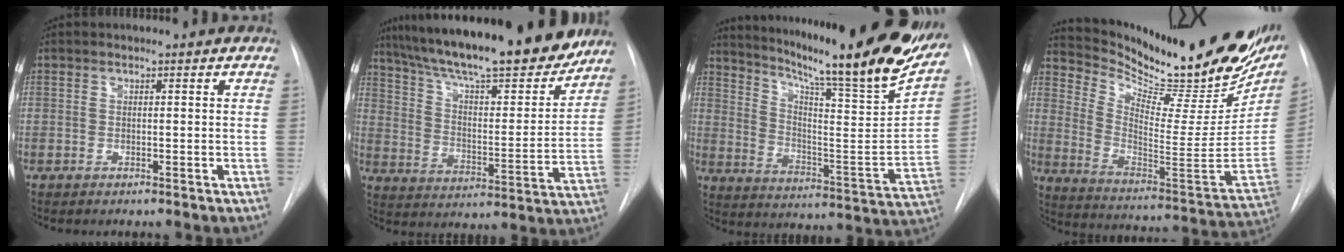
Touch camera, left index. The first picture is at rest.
{"total": 25.2, "force": [21.2, 4.0, 13.0], "torque": [-0.217, -0.010, 0.311]}
{"total": 29.7, "force": [24.5, 2.0, 16.7], "torque": [-0.269, -0.092, 0.326]}
{"total": 28.2, "force": [24.1, 6.7, 12.9], "torque": [-0.204, -0.075, 0.330]}